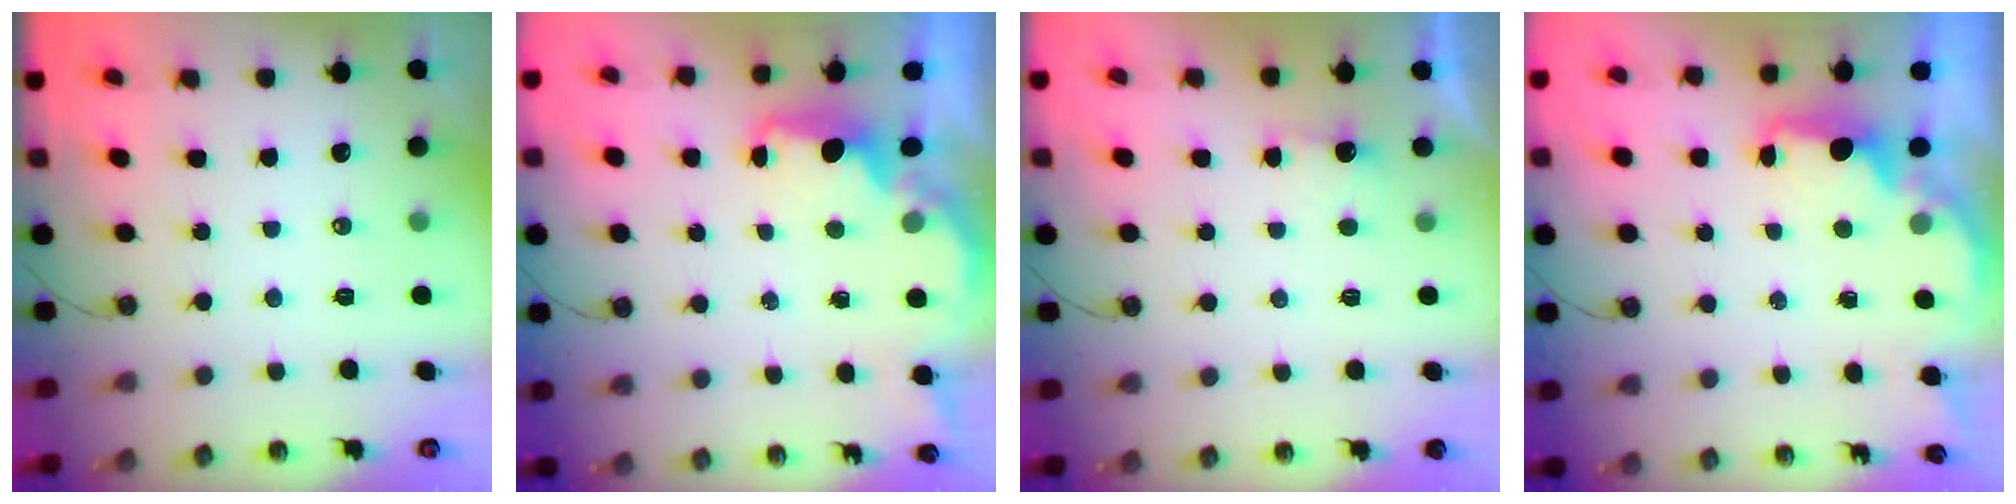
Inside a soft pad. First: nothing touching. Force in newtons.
{"total": 2.1, "press": 2.0, "slide": 0.8}
{"total": 1.3, "press": 1.1, "slide": 0.8}
{"total": 2.3, "press": 2.1, "slide": 0.8}